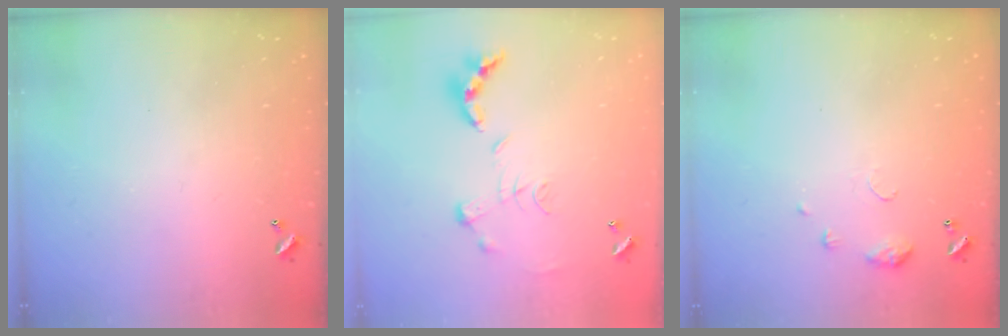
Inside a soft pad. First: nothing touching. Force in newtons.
{"total": 1.3, "press": 1.2, "slide": 0.3}
{"total": 6.3, "press": 6.3, "slide": 0.8}